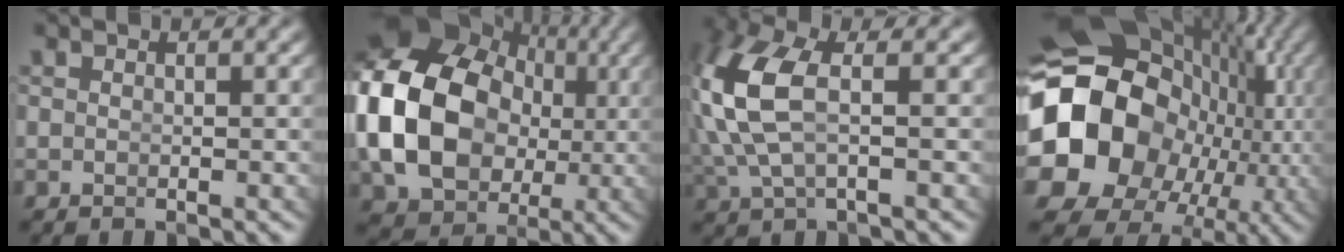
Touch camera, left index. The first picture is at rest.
{"total": 15.7, "force": [1.6, 12.2, 9.8], "torque": [-0.204, -0.030, 0.039]}
{"total": 6.6, "force": [0.7, 3.8, 5.4], "torque": [-0.150, -0.020, 0.028]}
{"total": 26.4, "force": [0.2, 20.6, 16.5], "torque": [-0.295, -0.048, 0.005]}